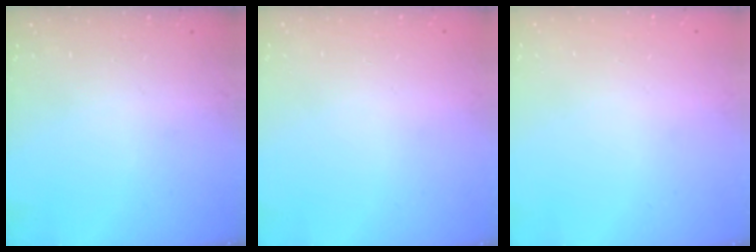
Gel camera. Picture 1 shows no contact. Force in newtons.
{"total": 0.0}
{"total": 0.0}